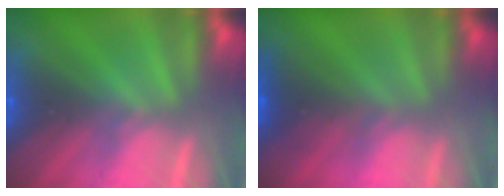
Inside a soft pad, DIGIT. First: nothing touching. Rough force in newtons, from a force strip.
{"total": 6.9}